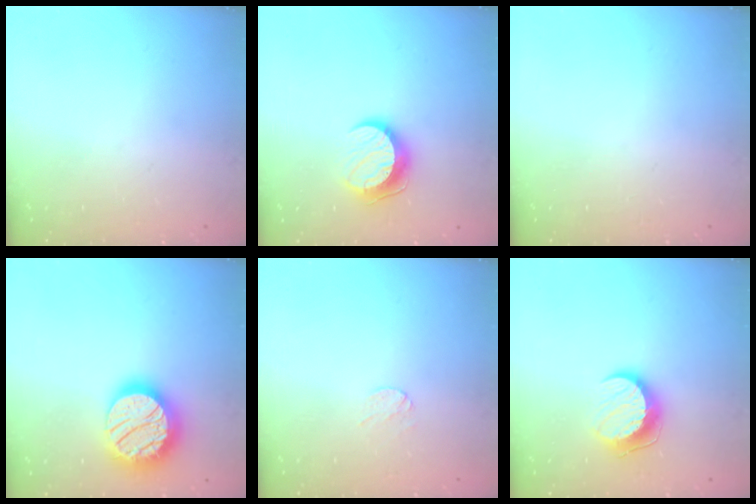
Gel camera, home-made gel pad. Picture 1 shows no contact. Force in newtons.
{"total": 9.7, "press": 9.7, "slide": 0.8}
{"total": 0.0}
{"total": 24.0, "press": 24.0, "slide": 1.6}
{"total": 2.6, "press": 2.5, "slide": 0.3}
{"total": 9.8, "press": 9.8, "slide": 0.1}